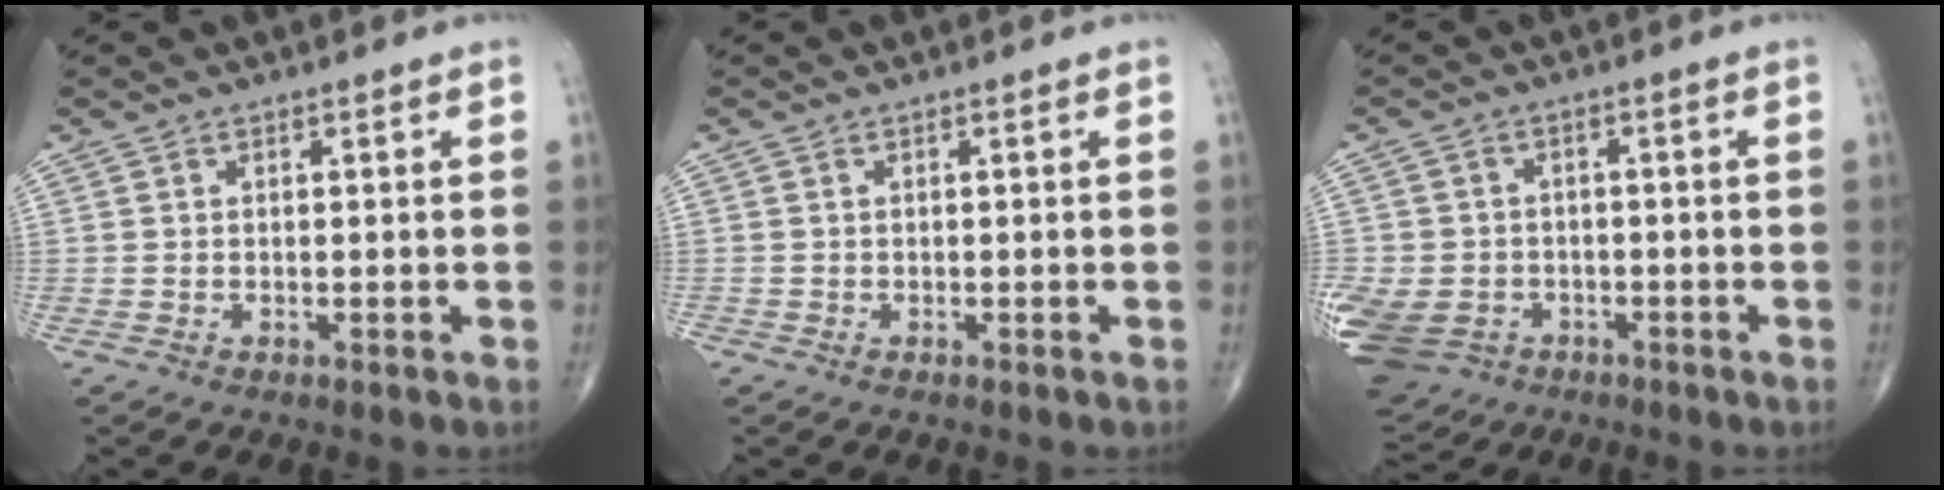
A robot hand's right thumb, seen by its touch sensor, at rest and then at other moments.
{"total": 0.0}
{"total": 15.9, "force": [-5.9, 12.8, 7.5], "torque": [-0.200, 0.012, -0.091]}